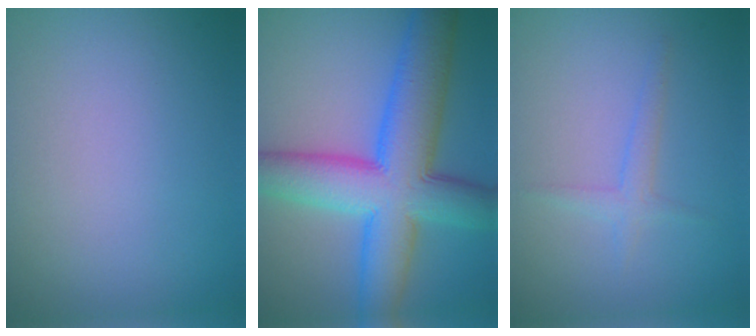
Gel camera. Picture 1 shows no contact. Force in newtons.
{"total": 11.1, "press": 11.1, "slide": 0.2}
{"total": 1.4, "press": 1.4, "slide": 0.1}